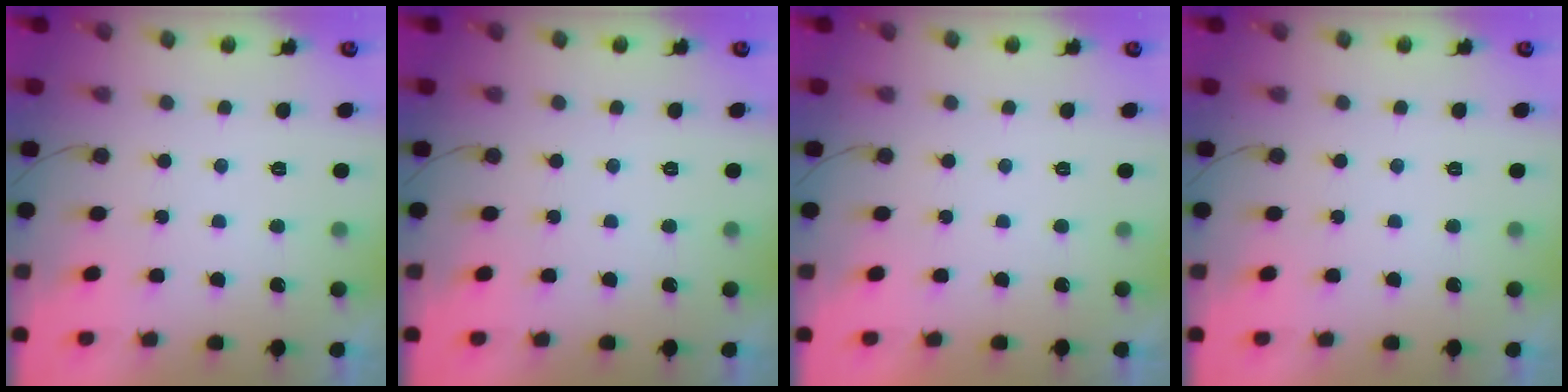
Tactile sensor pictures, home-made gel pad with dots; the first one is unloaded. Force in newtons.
{"total": 0.0}
{"total": 1.6, "press": 1.6, "slide": 0.0}
{"total": 0.0}